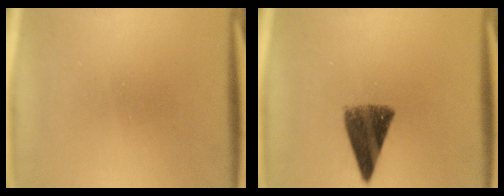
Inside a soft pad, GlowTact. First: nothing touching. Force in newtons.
{"total": 8.8}